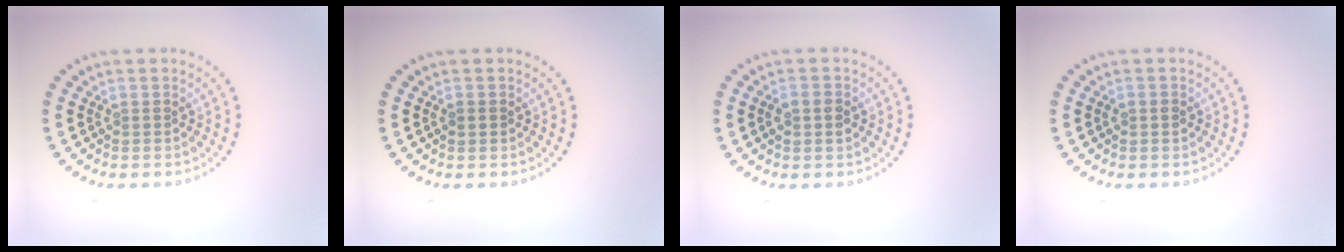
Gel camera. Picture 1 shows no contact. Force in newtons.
{"total": 1.0, "press": 0.9, "slide": 0.2}
{"total": 1.5, "press": 1.5, "slide": 0.1}
{"total": 1.3, "press": 1.3, "slide": 0.1}